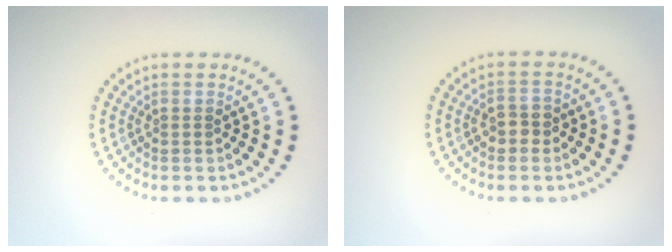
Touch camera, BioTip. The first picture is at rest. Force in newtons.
{"total": 1.6, "press": 1.6, "slide": 0.4}